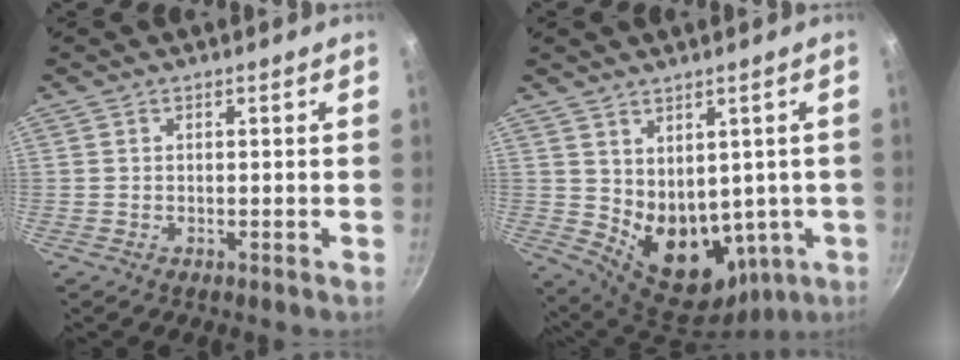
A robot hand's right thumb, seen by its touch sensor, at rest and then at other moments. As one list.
[{"total": 13.2, "force": [1.6, 9.6, 9.0], "torque": [-0.117, -0.028, 0.063]}]